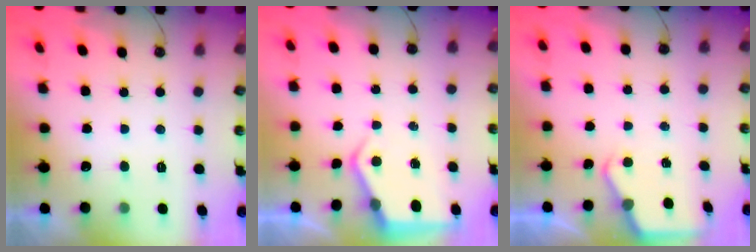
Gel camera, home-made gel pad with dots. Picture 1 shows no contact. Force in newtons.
{"total": 5.6, "press": 5.6, "slide": 0.8}
{"total": 2.8, "press": 2.8, "slide": 0.0}